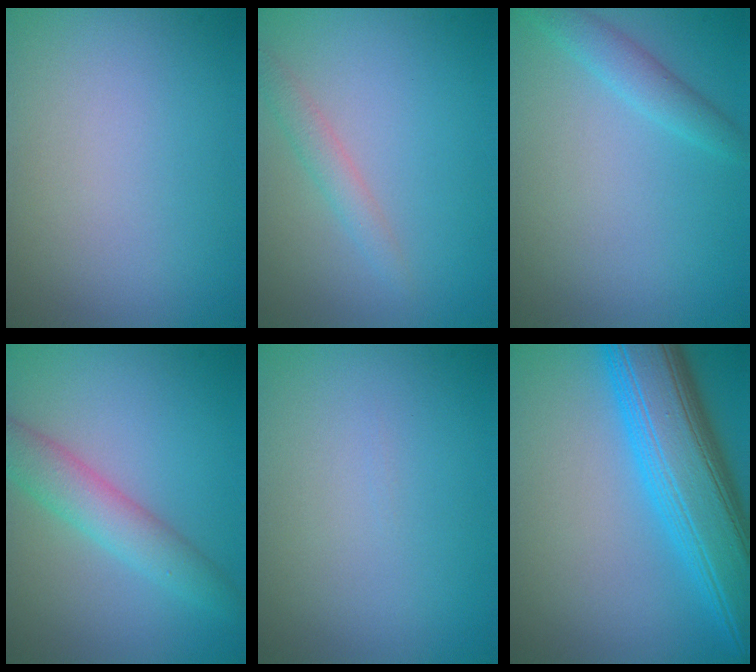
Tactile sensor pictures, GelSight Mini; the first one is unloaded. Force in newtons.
{"total": 1.7, "press": 1.7, "slide": 0.0}
{"total": 2.0, "press": 2.0, "slide": 0.1}
{"total": 3.9, "press": 3.9, "slide": 0.0}
{"total": 0.0}
{"total": 10.4, "press": 10.4, "slide": 0.2}